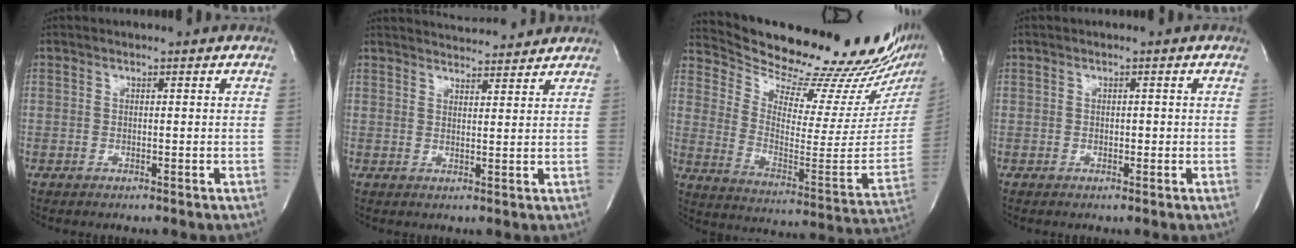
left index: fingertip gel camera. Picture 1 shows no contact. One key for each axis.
{"total": 8.1, "fx": 7.8, "fy": 0.9, "fz": 1.7, "tx": -0.028, "ty": 0.011, "tz": 0.102}
{"total": 26.8, "fx": 24.2, "fy": 2.2, "fz": 11.4, "tx": -0.176, "ty": -0.109, "tz": 0.324}
{"total": 0.6, "fx": -0.4, "fy": 0.4, "fz": 0.2, "tx": 0.002, "ty": -0.001, "tz": -0.010}